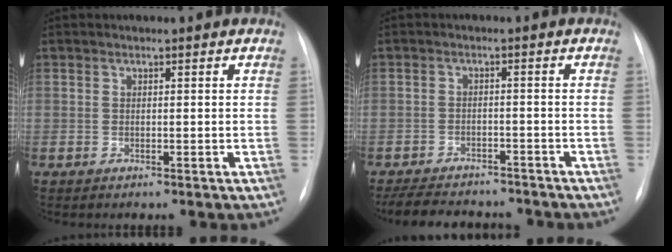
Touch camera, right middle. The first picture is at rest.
{"total": 12.1, "force": [-10.6, 4.0, 4.2], "torque": [-0.086, -0.001, -0.141]}